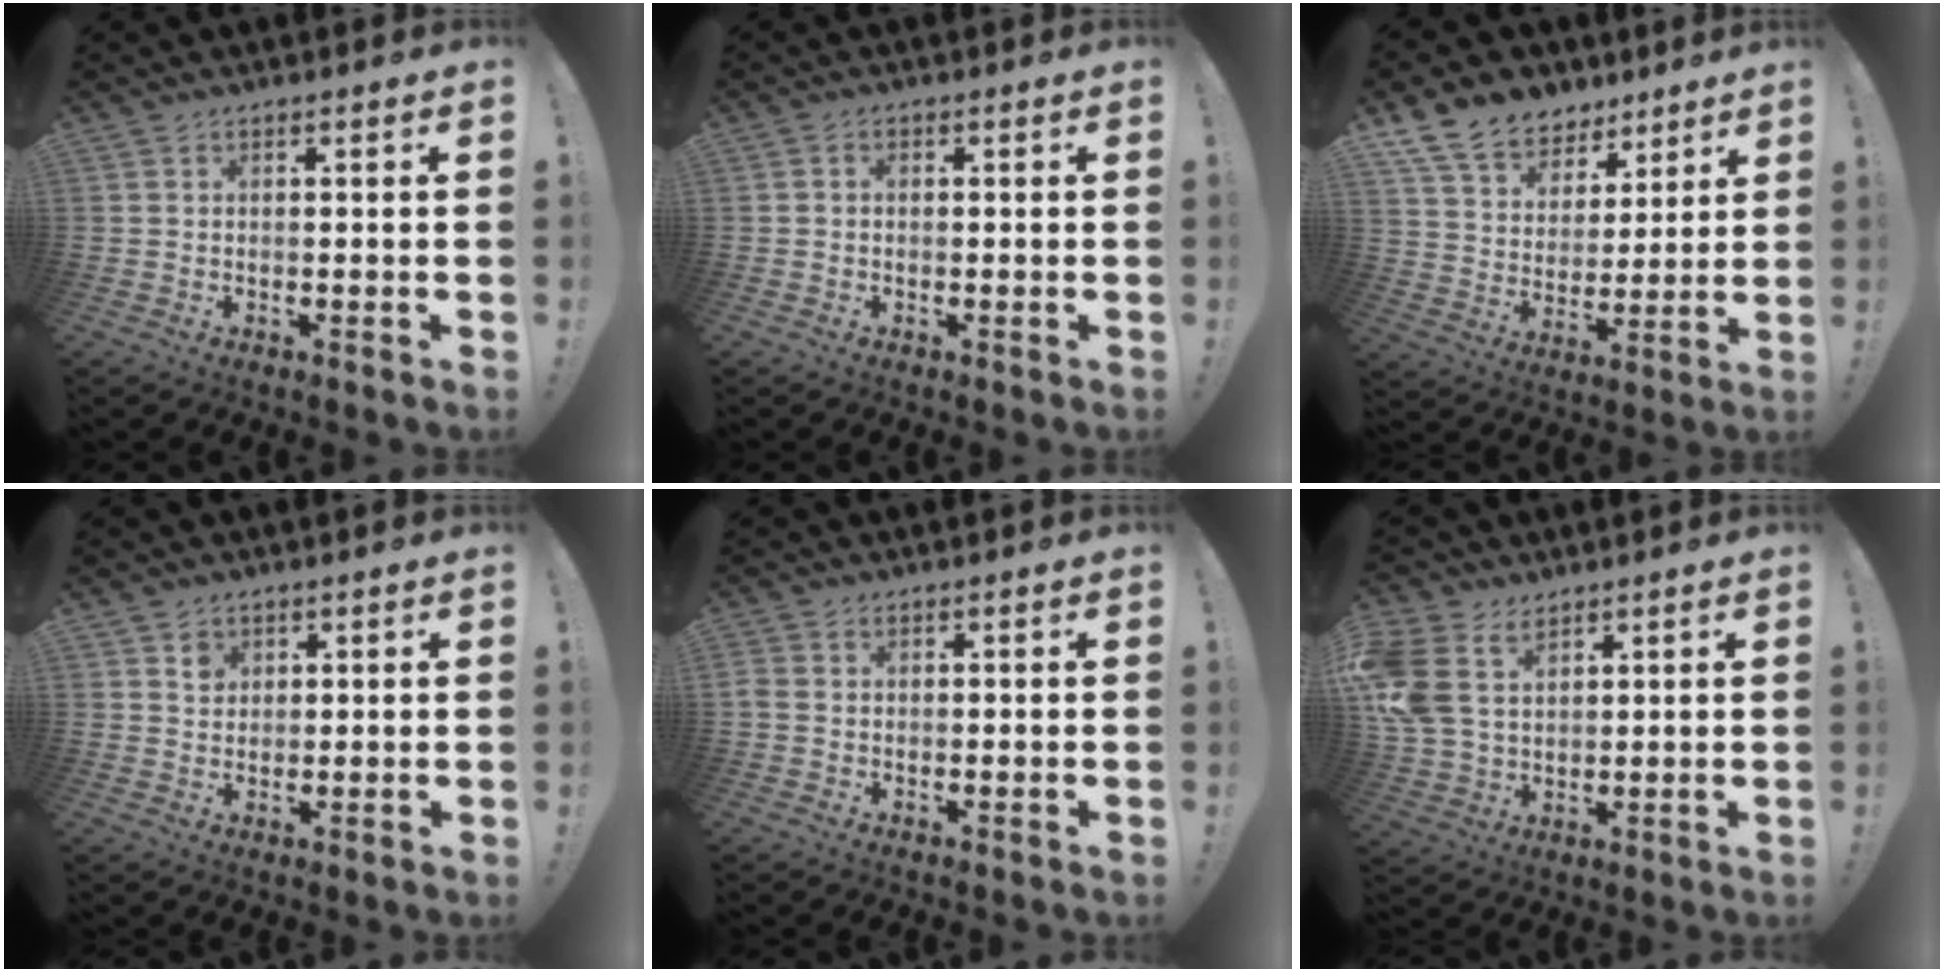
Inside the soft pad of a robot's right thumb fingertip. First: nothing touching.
{"total": 1.0, "force": [-0.4, 0.8, 0.5], "torque": [-0.017, 0.008, -0.006]}
{"total": 13.1, "force": [9.6, 8.1, 3.6], "torque": [-0.068, -0.066, 0.185]}
{"total": 3.0, "force": [1.7, 2.4, 0.5], "torque": [0.009, -0.011, 0.027]}
{"total": 2.1, "force": [0.0, 1.8, 1.0], "torque": [-0.021, 0.006, 0.002]}
{"total": 12.4, "force": [5.9, 8.7, 6.7], "torque": [-0.153, -0.024, 0.118]}